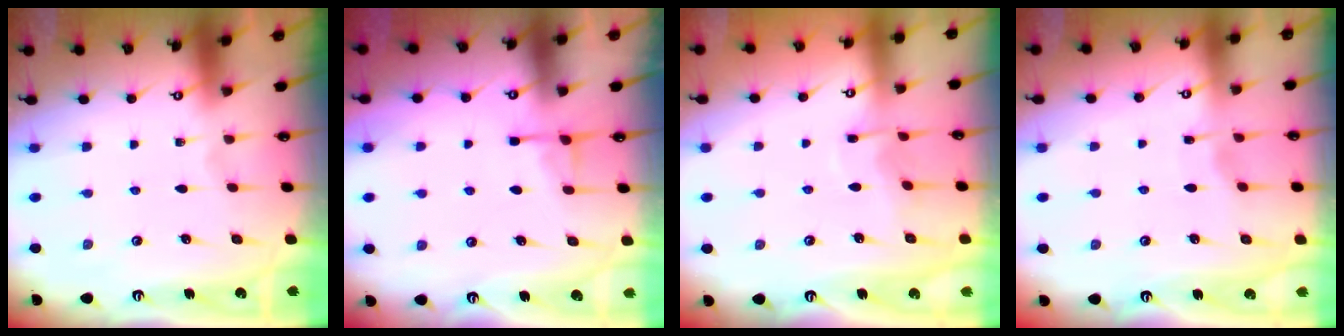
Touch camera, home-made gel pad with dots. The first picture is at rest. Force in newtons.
{"total": 4.3, "press": 4.3, "slide": 0.7}
{"total": 4.3, "press": 4.3, "slide": 0.5}
{"total": 2.8, "press": 2.8, "slide": 0.4}